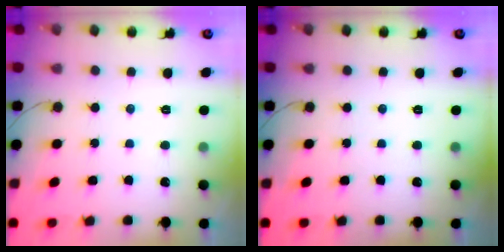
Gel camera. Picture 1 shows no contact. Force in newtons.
{"total": 0.0}